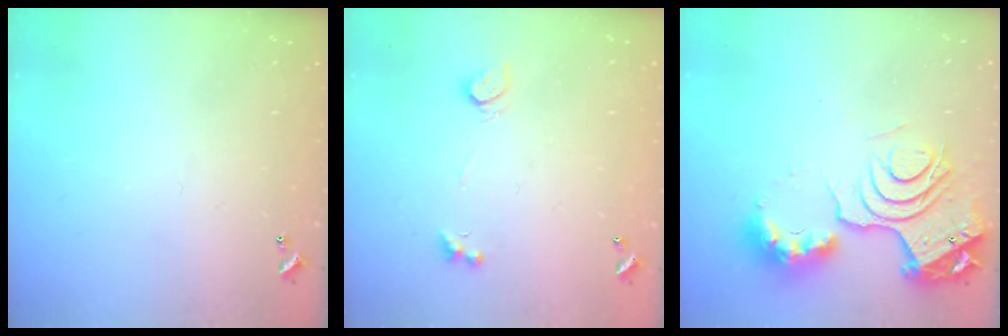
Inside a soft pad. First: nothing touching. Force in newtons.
{"total": 2.6, "press": 2.4, "slide": 1.2}
{"total": 14.9, "press": 14.8, "slide": 1.3}